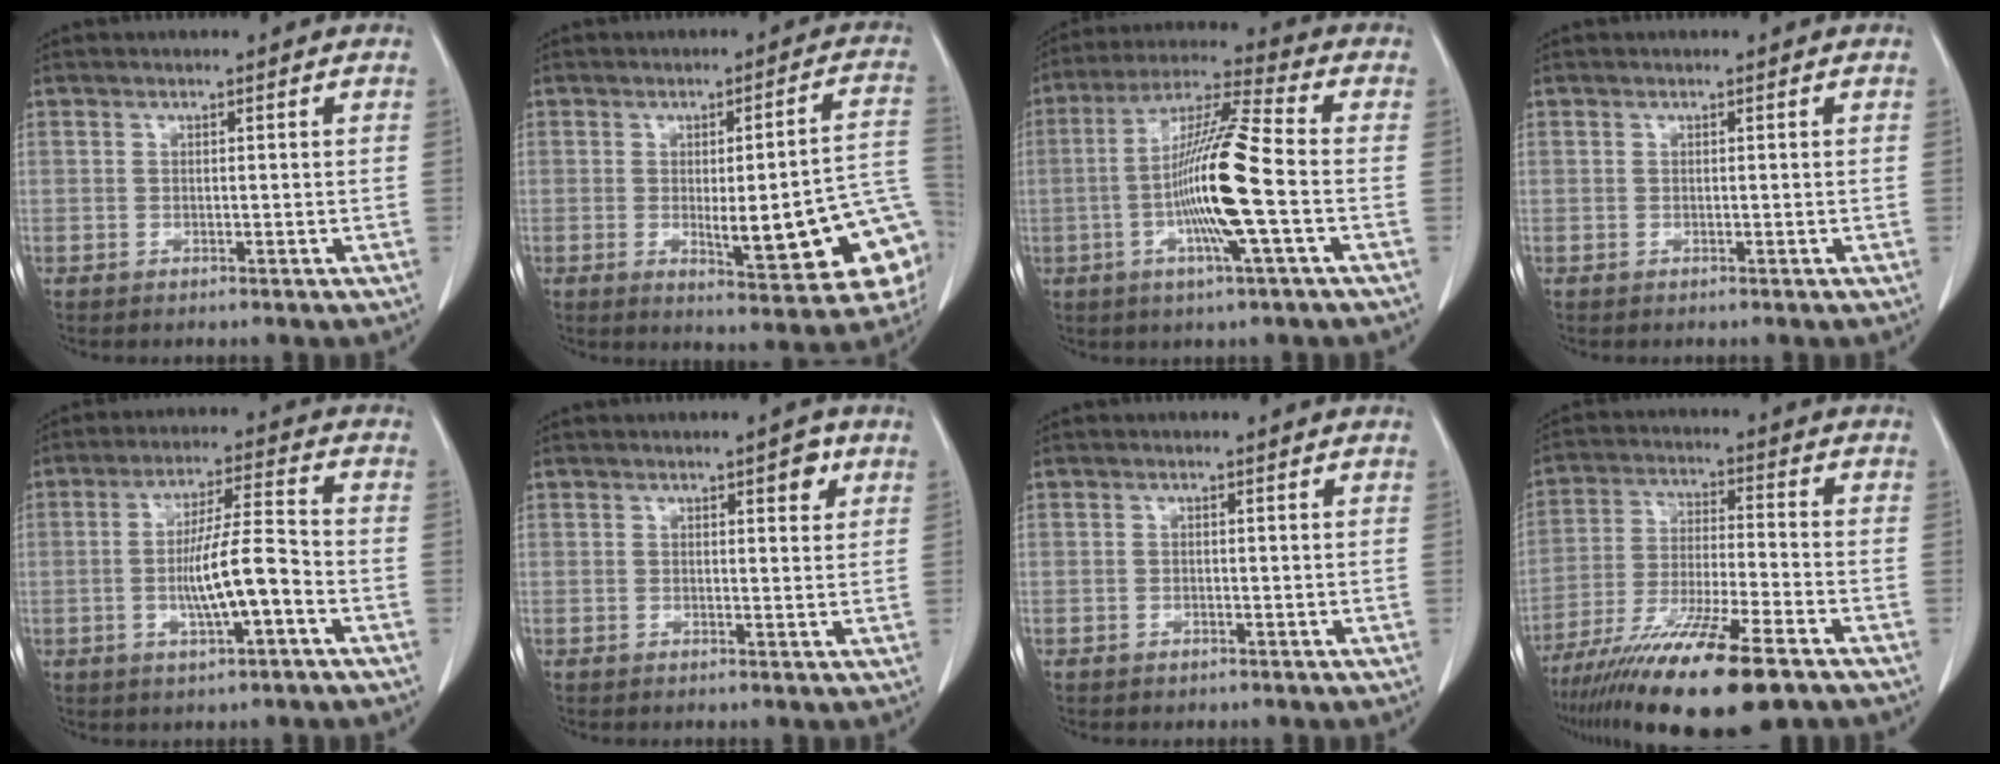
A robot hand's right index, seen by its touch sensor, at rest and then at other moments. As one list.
[{"total": 17.3, "force": [-3.8, 3.2, 16.5], "torque": [-0.133, 0.022, -0.028]}, {"total": 13.9, "force": [-2.7, -0.2, 13.7], "torque": [-0.260, -0.002, -0.060]}, {"total": 0.0}, {"total": 9.2, "force": [-2.6, 0.7, 8.8], "torque": [-0.158, 0.007, -0.047]}, {"total": 2.6, "force": [1.4, 0.9, 2.1], "torque": [-0.022, -0.001, 0.017]}, {"total": 0.6, "force": [-0.3, 0.4, 0.1], "torque": [-0.003, 0.003, -0.005]}, {"total": 17.2, "force": [-11.7, 1.7, 12.5], "torque": [-0.221, -0.046, -0.204]}]